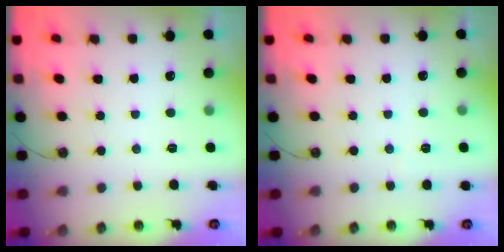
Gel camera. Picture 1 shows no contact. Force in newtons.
{"total": 1.6, "press": 1.4, "slide": 0.6}